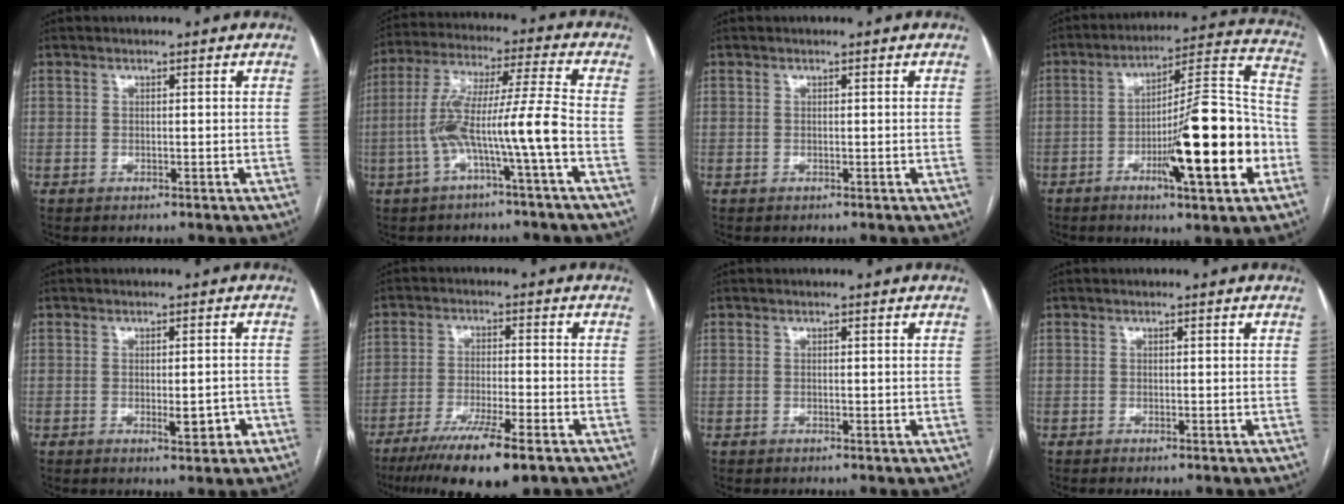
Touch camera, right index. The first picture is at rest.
{"total": 11.4, "force": [-3.5, -0.7, 10.8], "torque": [-0.217, 0.027, -0.066]}
{"total": 0.0}
{"total": 19.3, "force": [-6.0, 2.2, 18.2], "torque": [-0.265, 0.007, -0.088]}
{"total": 3.4, "force": [-1.2, 1.0, 3.0], "torque": [-0.041, -0.001, -0.013]}
{"total": 12.4, "force": [-8.4, 1.2, 9.0], "torque": [-0.151, -0.032, -0.134]}
{"total": 0.0}
{"total": 0.6, "force": [-0.3, 0.0, 0.4], "torque": [-0.007, -0.001, -0.006]}